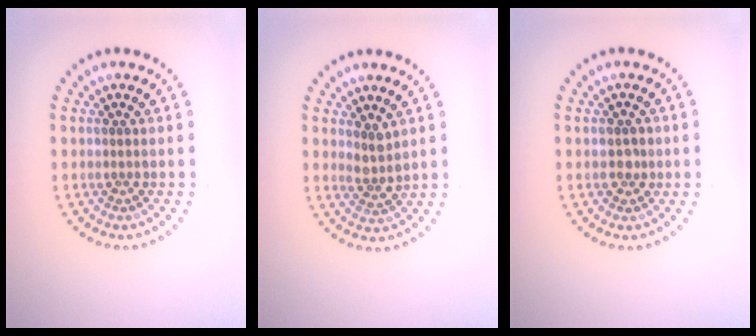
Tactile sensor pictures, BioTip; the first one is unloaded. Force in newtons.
{"total": 1.9, "press": 1.5, "slide": 1.1}
{"total": 1.6, "press": 1.5, "slide": 0.4}